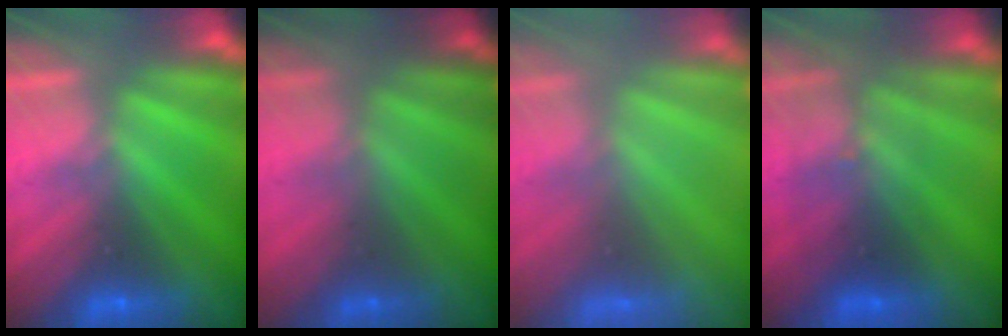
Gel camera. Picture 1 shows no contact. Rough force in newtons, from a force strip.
{"total": 1.0}
{"total": 6.4}
{"total": 2.8}